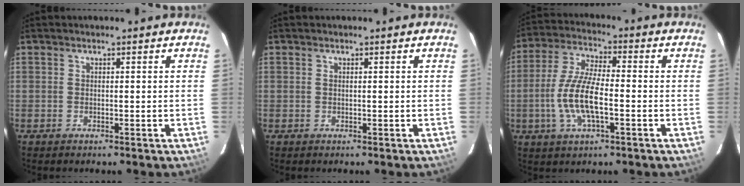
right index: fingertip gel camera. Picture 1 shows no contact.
{"total": 0.0}
{"total": 11.1, "force": [-2.7, 3.5, 10.2], "torque": [-0.214, -0.001, -0.054]}